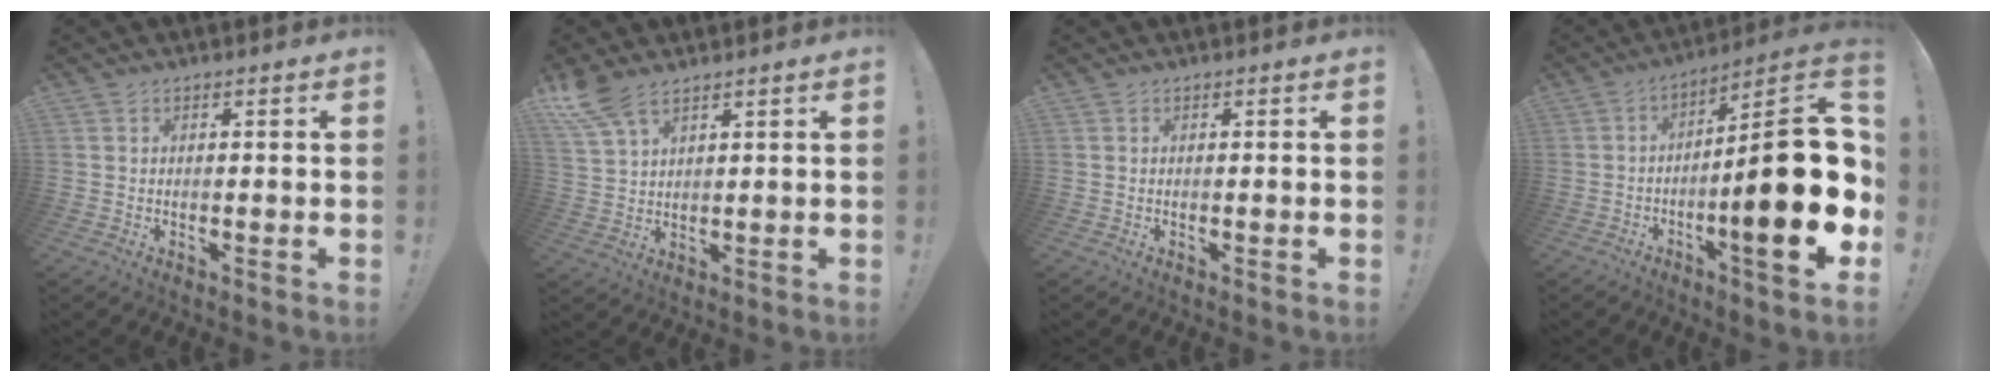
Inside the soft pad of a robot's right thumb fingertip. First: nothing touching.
{"total": 7.6, "force": [5.6, 2.7, 4.3], "torque": [-0.085, -0.024, 0.109]}
{"total": 0.0}
{"total": 24.3, "force": [-3.9, 5.2, 23.4], "torque": [-0.354, 0.021, -0.060]}